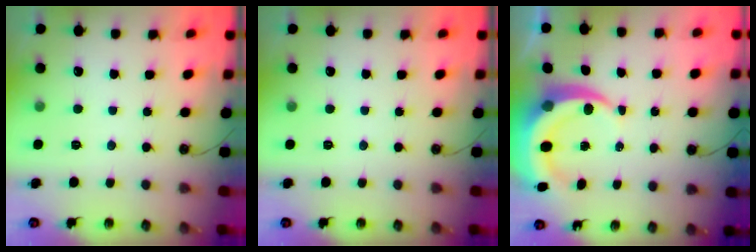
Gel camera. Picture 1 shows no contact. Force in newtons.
{"total": 0.0}
{"total": 8.8, "press": 8.8, "slide": 1.2}